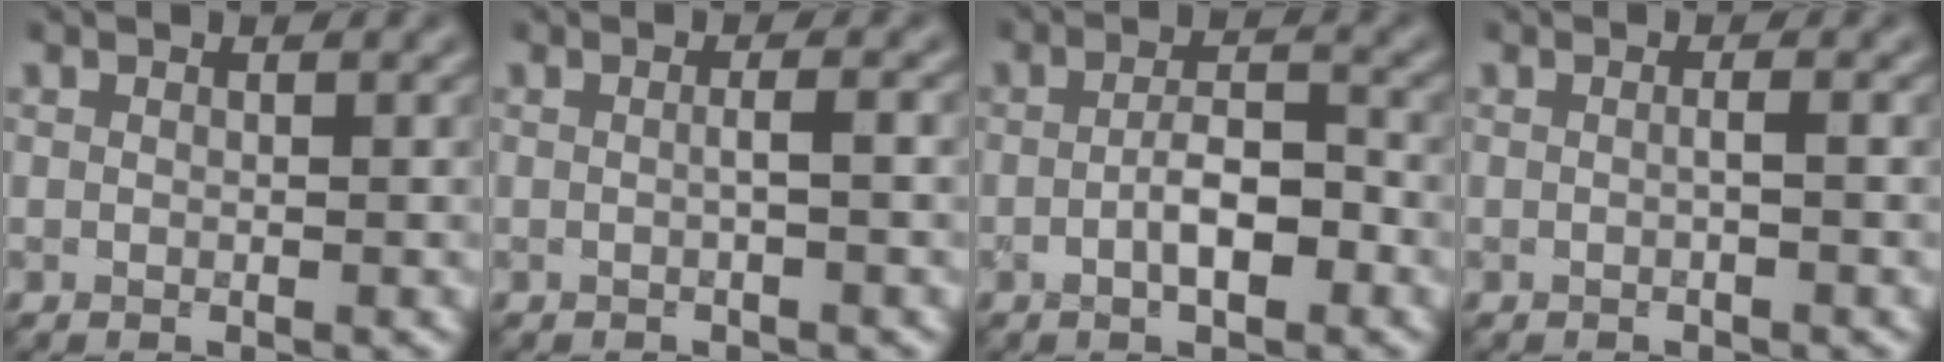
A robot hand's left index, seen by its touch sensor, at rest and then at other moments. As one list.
[{"total": 1.5, "force": [0.0, 0.5, 1.4], "torque": [-0.020, 0.001, -0.008]}, {"total": 3.5, "force": [-1.1, 1.1, 3.1], "torque": [-0.057, 0.005, -0.019]}, {"total": 0.9, "force": [-0.1, 0.3, 0.9], "torque": [-0.013, -0.001, -0.007]}]